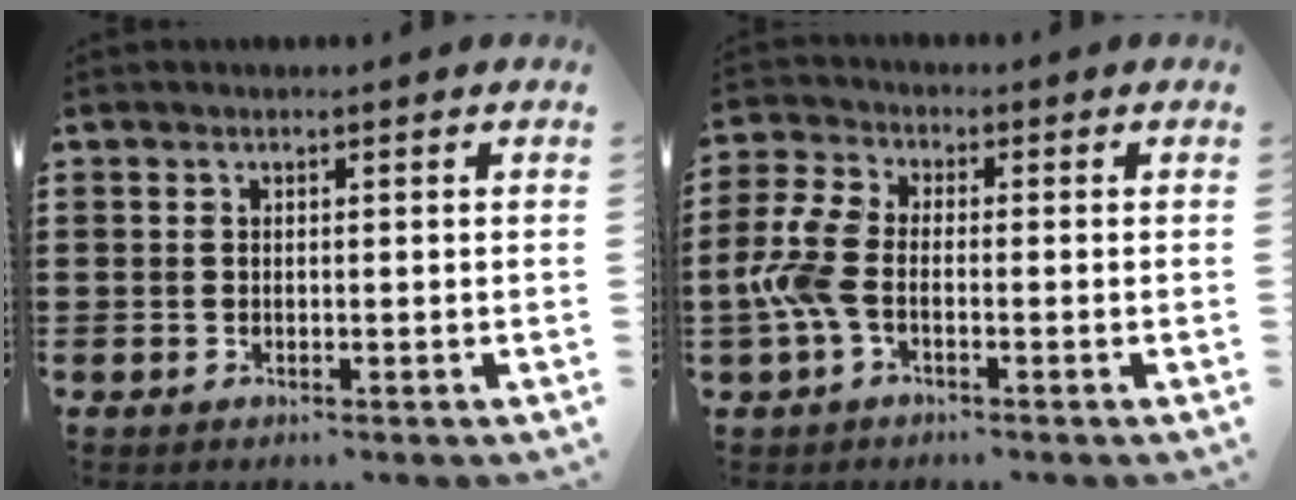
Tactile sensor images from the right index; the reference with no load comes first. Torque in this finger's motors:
{"motor_torque": [1.03, 0.18, 0.63, 0.21]}